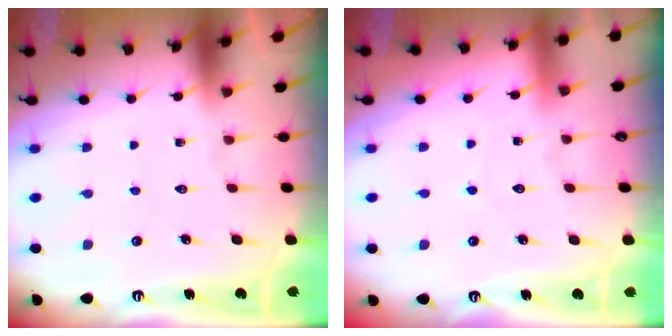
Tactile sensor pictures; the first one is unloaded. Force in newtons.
{"total": 4.3, "press": 4.2, "slide": 0.5}